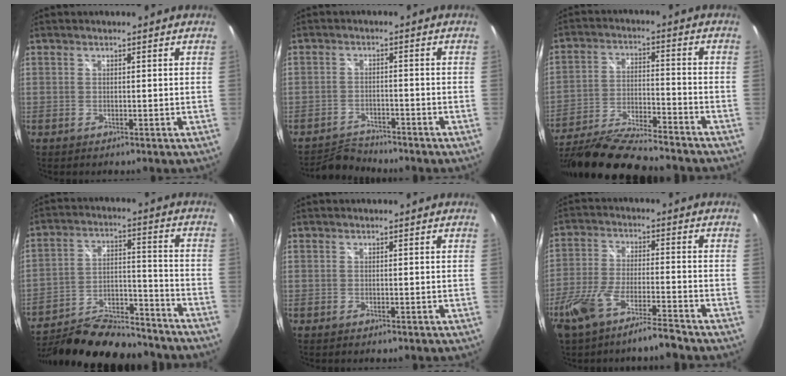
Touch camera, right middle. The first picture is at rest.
{"total": 3.8, "force": [-3.7, 0.7, -0.6], "torque": [-0.002, 0.011, -0.070]}
{"total": 22.2, "force": [-19.0, 2.9, 11.0], "torque": [-0.214, -0.056, -0.316]}
{"total": 22.7, "force": [-19.4, 5.8, 10.4], "torque": [-0.193, -0.012, -0.295]}
{"total": 0.0}
{"total": 10.3, "force": [-7.9, 1.2, 6.4], "torque": [-0.145, -0.017, -0.143]}